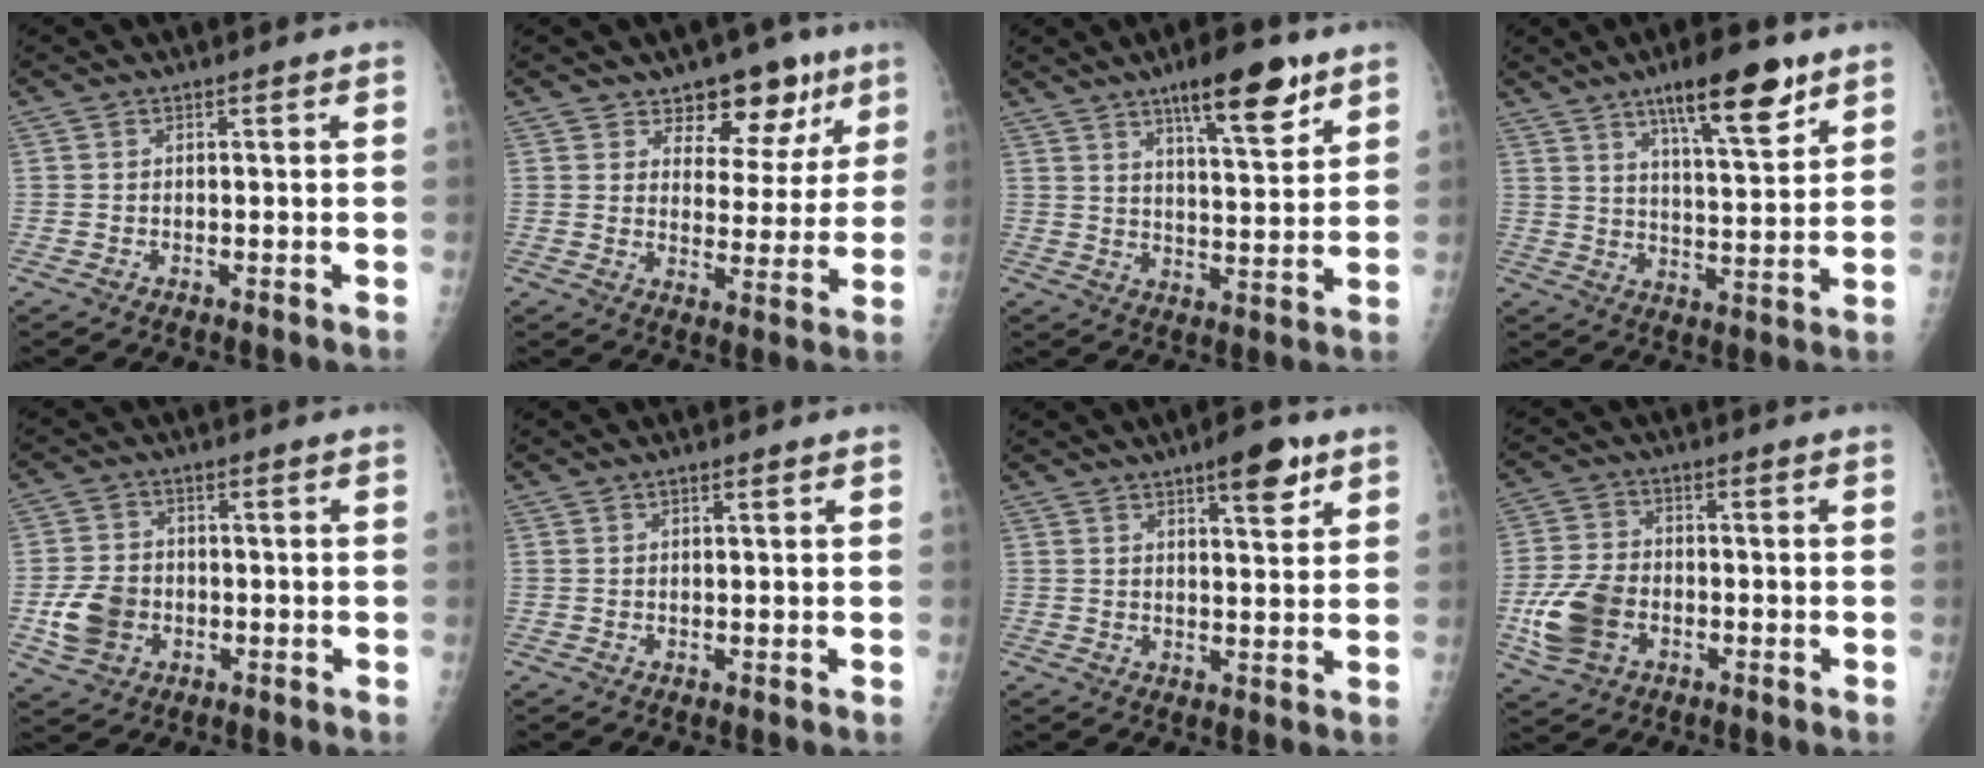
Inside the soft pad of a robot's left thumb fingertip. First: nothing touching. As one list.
[{"total": 11.5, "force": [7.3, 6.9, 5.6], "torque": [-0.017, -0.031, 0.101]}, {"total": 12.1, "force": [7.4, 3.2, 9.0], "torque": [-0.113, -0.041, 0.116]}, {"total": 13.5, "force": [8.3, 3.4, 10.0], "torque": [-0.133, -0.045, 0.133]}, {"total": 7.4, "force": [-2.0, 5.9, 4.1], "torque": [-0.066, 0.009, -0.034]}, {"total": 1.1, "force": [0.6, 0.4, 0.9], "torque": [-0.008, 0.002, 0.008]}, {"total": 6.9, "force": [4.1, 2.1, 5.2], "torque": [-0.055, -0.020, 0.056]}, {"total": 9.7, "force": [-3.1, 6.8, 6.2], "torque": [-0.125, 0.011, -0.057]}]